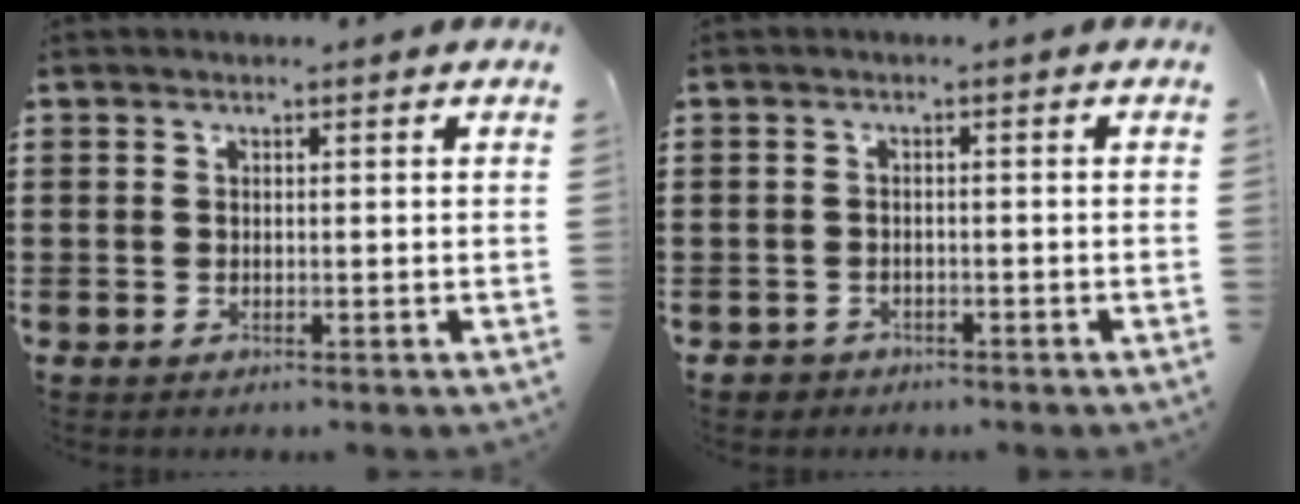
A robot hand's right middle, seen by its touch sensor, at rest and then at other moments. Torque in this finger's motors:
{"motor_torque": [0.28, -0.12, 0.03, 0.00]}